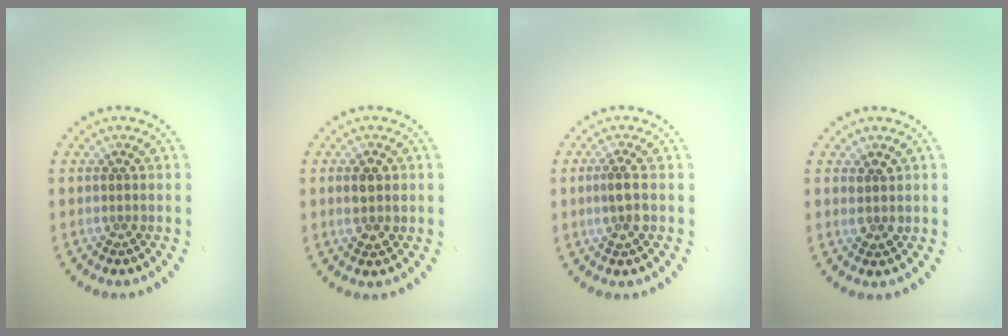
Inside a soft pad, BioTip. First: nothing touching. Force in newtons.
{"total": 2.1, "press": 2.0, "slide": 0.1}
{"total": 2.1, "press": 2.0, "slide": 0.8}
{"total": 1.4, "press": 1.3, "slide": 0.5}